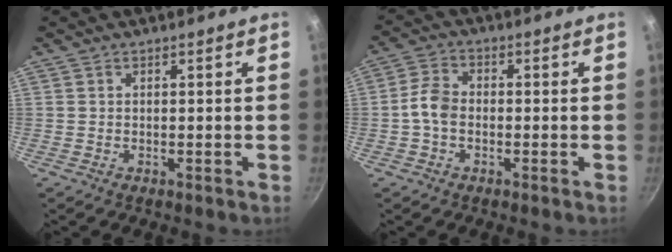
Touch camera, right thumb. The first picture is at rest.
{"total": 4.9, "force": [-1.1, 3.4, 3.4], "torque": [-0.065, 0.022, -0.031]}